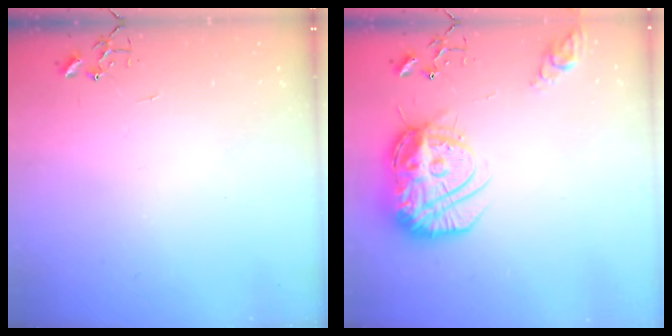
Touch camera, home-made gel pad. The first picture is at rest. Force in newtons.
{"total": 19.4, "press": 19.3, "slide": 1.7}